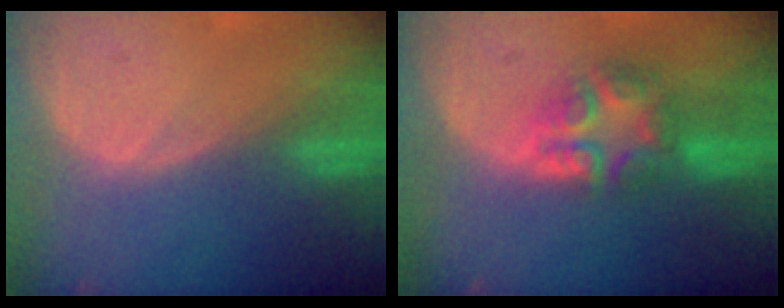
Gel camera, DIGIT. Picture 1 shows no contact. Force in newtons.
{"total": 8.0, "press": 6.8, "slide": 4.1}